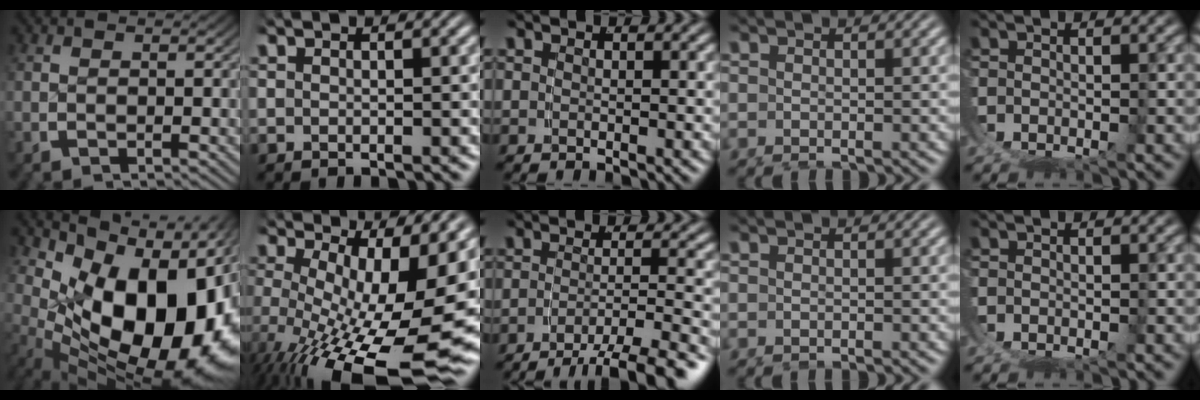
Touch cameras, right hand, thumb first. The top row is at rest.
{"thumb": {"total": 24.9, "force": [-0.7, 15.0, 19.9], "torque": [-0.304, -0.032, 0.009]}, "index": {"total": 13.1, "force": [-5.3, 5.6, 10.6], "torque": [-0.181, -0.060, -0.045]}, "middle": {"total": 7.3, "force": [-5.4, 1.9, 4.6], "torque": [-0.061, -0.020, -0.070]}, "ring": {"total": 0.7, "force": [-0.6, 0.1, 0.2], "torque": [-0.004, -0.003, -0.006]}}